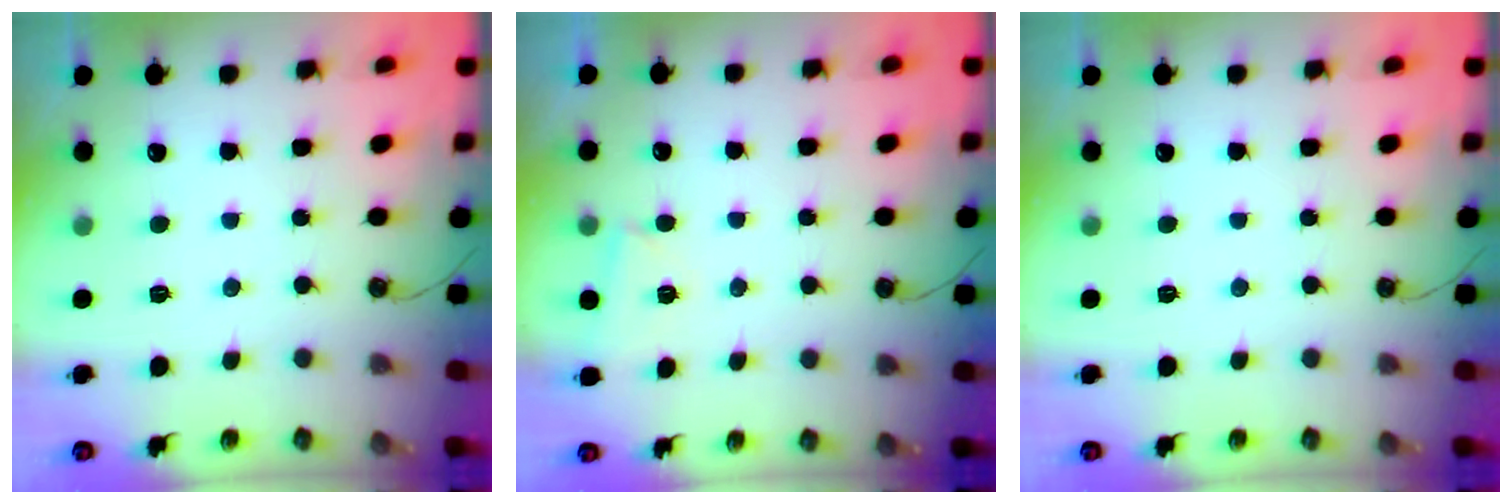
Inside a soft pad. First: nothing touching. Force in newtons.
{"total": 2.7, "press": 2.4, "slide": 1.2}
{"total": 0.0}